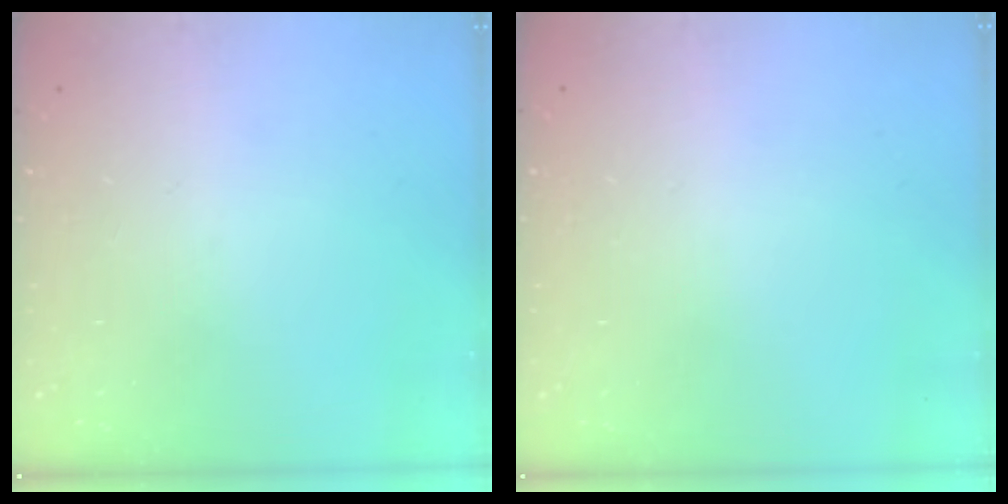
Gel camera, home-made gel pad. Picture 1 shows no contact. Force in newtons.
{"total": 2.6, "press": 2.6, "slide": 0.2}